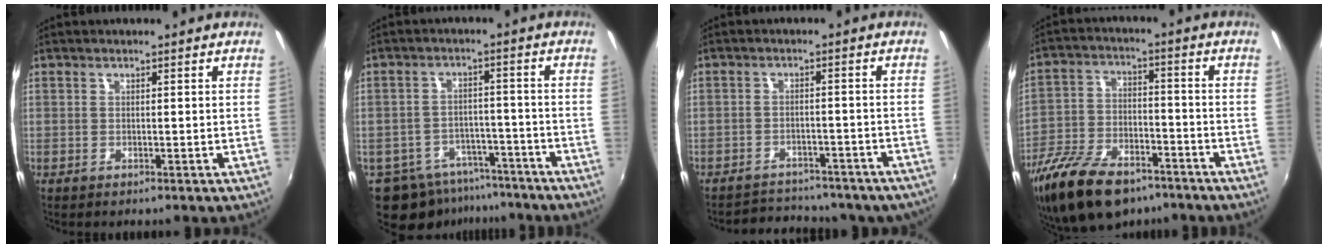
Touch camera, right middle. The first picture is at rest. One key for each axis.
{"total": 12.8, "fx": -9.6, "fy": 7.3, "fz": 4.2, "tx": -0.103, "ty": 0.008, "tz": -0.125}
{"total": 15.0, "fx": -13.0, "fy": 5.7, "fz": 5.0, "tx": -0.105, "ty": 0.009, "tz": -0.153}
{"total": 19.3, "fx": -13.5, "fy": 8.9, "fz": 10.5, "tx": -0.225, "ty": -0.025, "tz": -0.233}